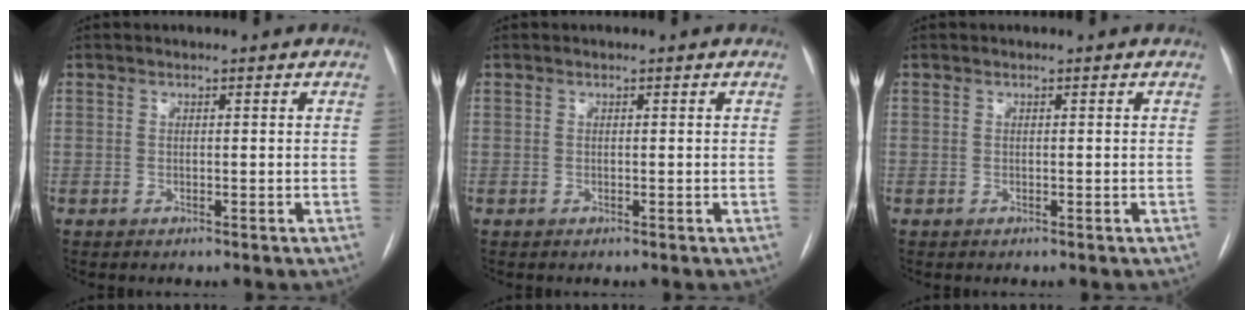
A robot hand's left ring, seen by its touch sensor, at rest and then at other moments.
{"total": 0.0}
{"total": 0.0}